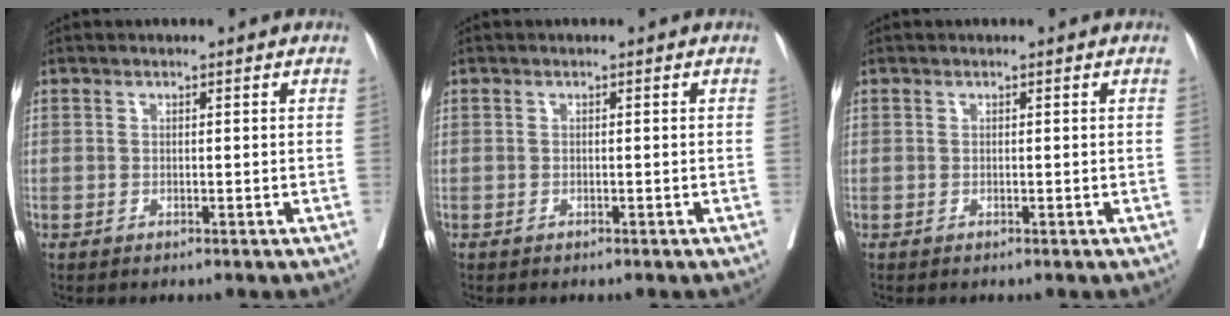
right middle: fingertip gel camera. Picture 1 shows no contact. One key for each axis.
{"total": 0.0}
{"total": 0.0}